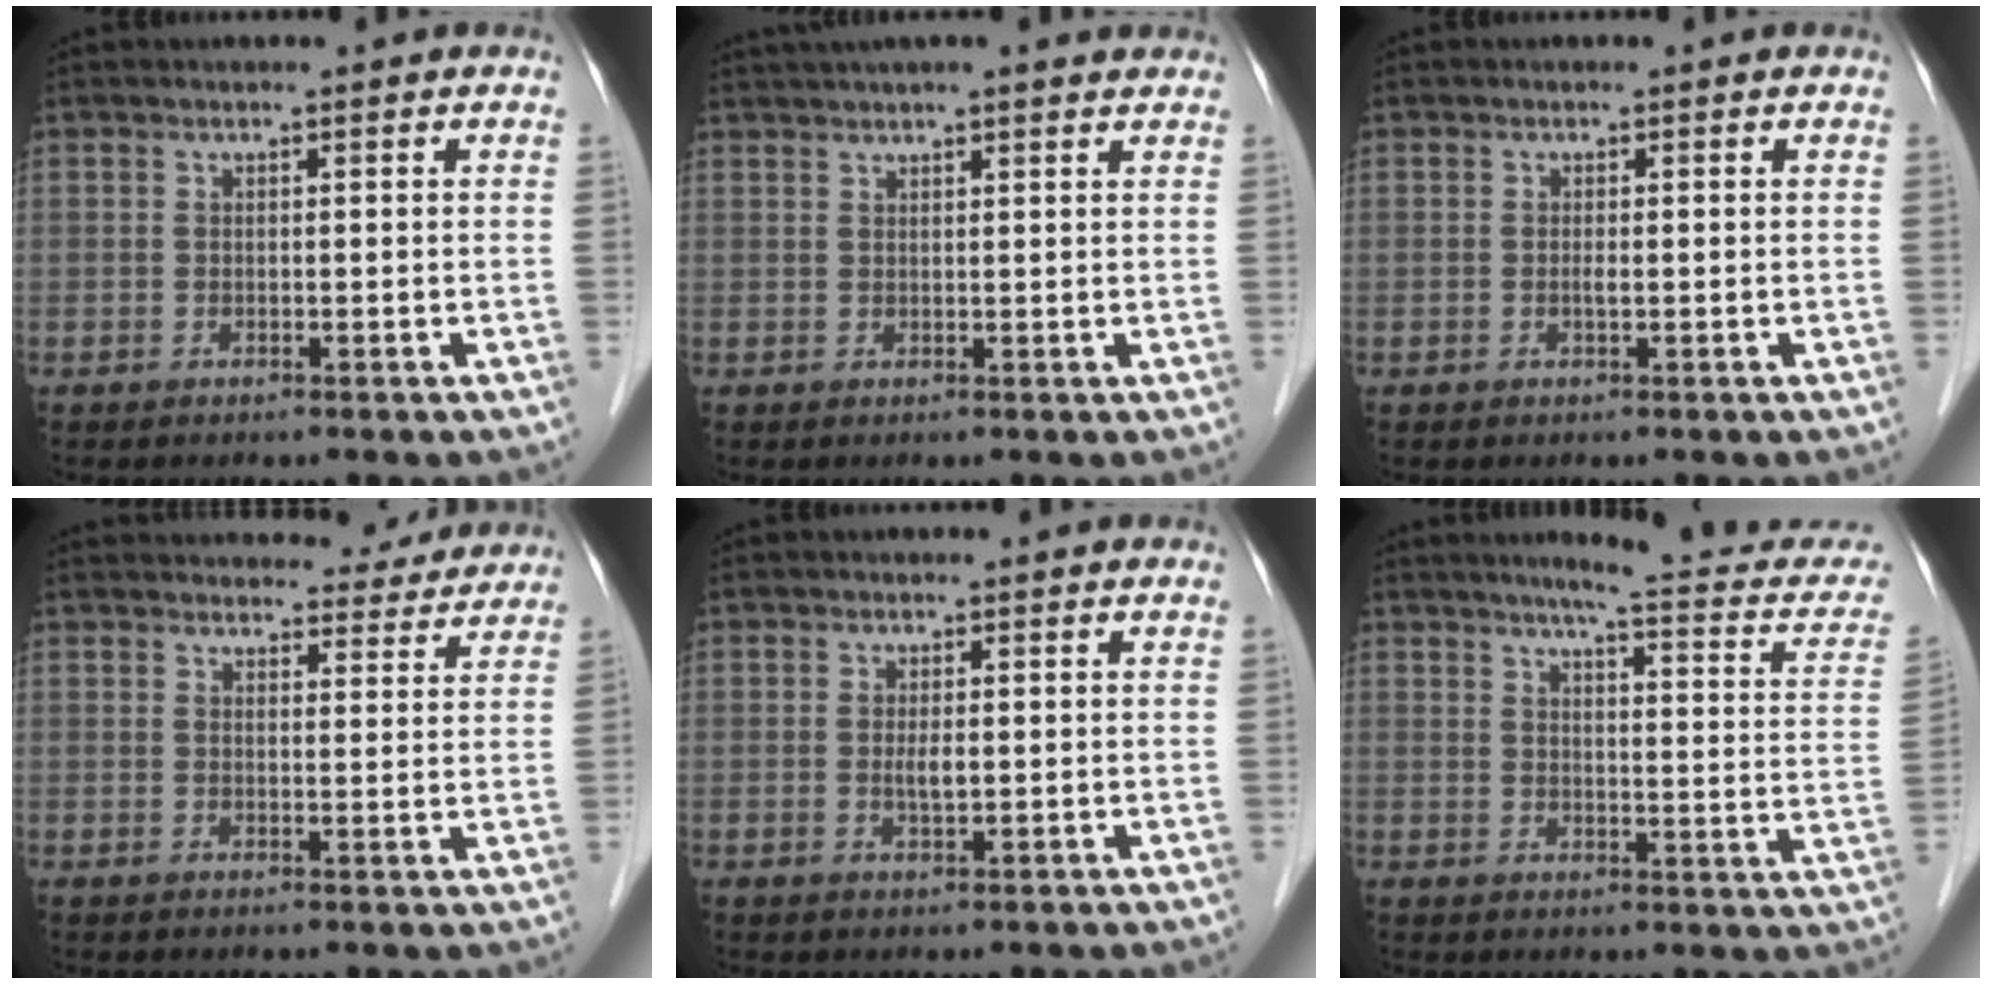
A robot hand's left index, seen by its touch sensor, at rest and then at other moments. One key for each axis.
{"total": 9.1, "fx": 7.6, "fy": 1.0, "fz": 4.8, "tx": -0.075, "ty": 0.040, "tz": 0.102}
{"total": 0.8, "fx": -0.1, "fy": 0.1, "fz": 0.8, "tx": -0.017, "ty": -0.001, "tz": -0.002}
{"total": 12.6, "fx": 12.0, "fy": 3.1, "fz": 2.4, "tx": -0.007, "ty": 0.012, "tz": 0.139}
{"total": 2.0, "fx": 0.0, "fy": 0.5, "fz": 1.9, "tx": -0.039, "ty": -0.002, "tz": 0.001}
{"total": 14.9, "fx": 13.3, "fy": 1.2, "fz": 6.7, "tx": -0.073, "ty": -0.031, "tz": 0.143}